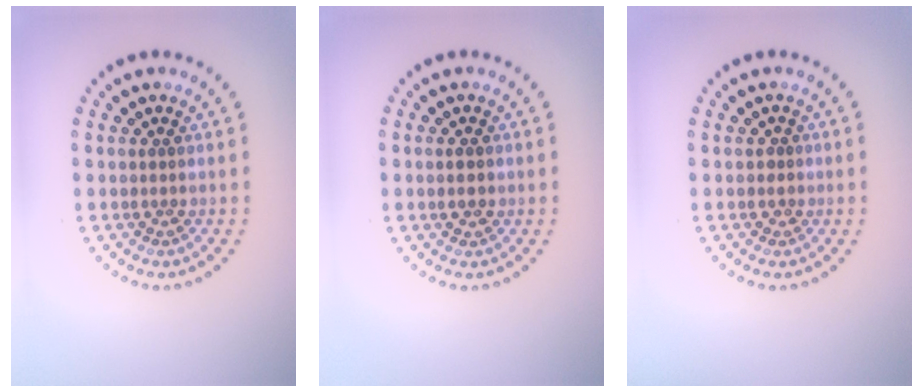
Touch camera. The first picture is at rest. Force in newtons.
{"total": 1.8, "press": 1.8, "slide": 0.2}
{"total": 0.6, "press": 0.3, "slide": 0.5}